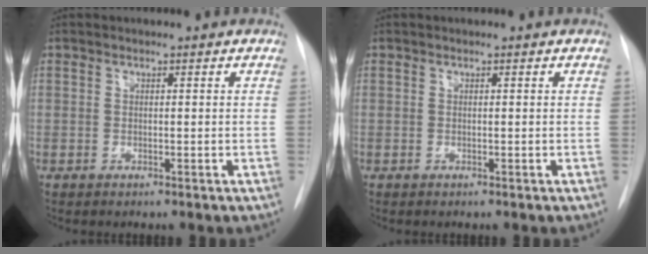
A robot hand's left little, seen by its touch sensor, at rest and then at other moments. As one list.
[{"total": 0.0}]